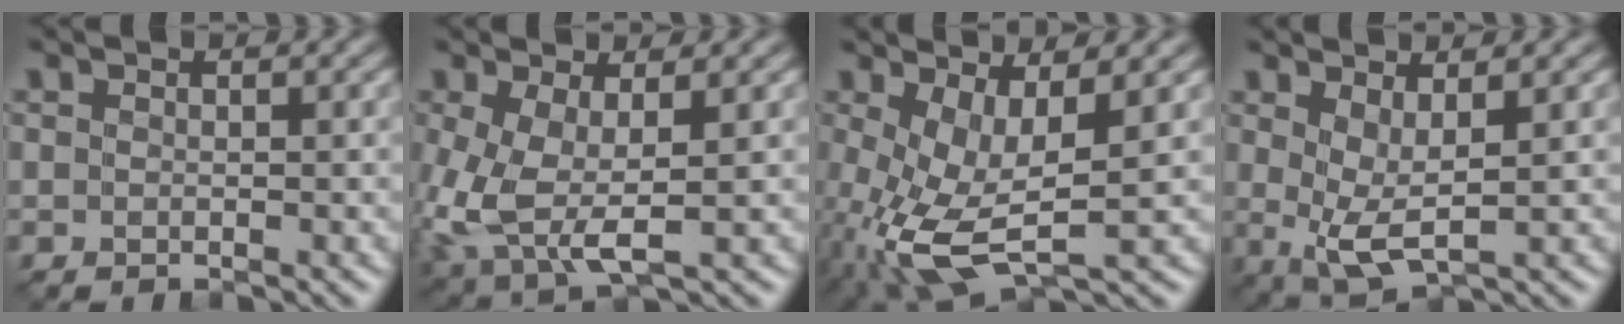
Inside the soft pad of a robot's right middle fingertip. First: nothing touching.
{"total": 6.0, "force": [-0.7, 3.0, 5.1], "torque": [-0.137, -0.015, -0.006]}
{"total": 7.4, "force": [-1.3, 3.1, 6.6], "torque": [-0.159, -0.011, -0.022]}
{"total": 3.8, "force": [0.5, 1.3, 3.5], "torque": [-0.079, -0.014, 0.014]}